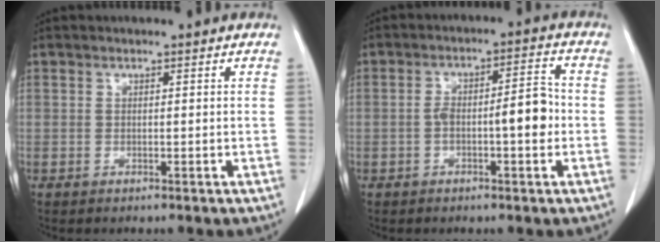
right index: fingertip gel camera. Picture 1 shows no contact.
{"total": 6.8, "force": [-1.4, 1.6, 6.5], "torque": [-0.107, 0.025, -0.021]}